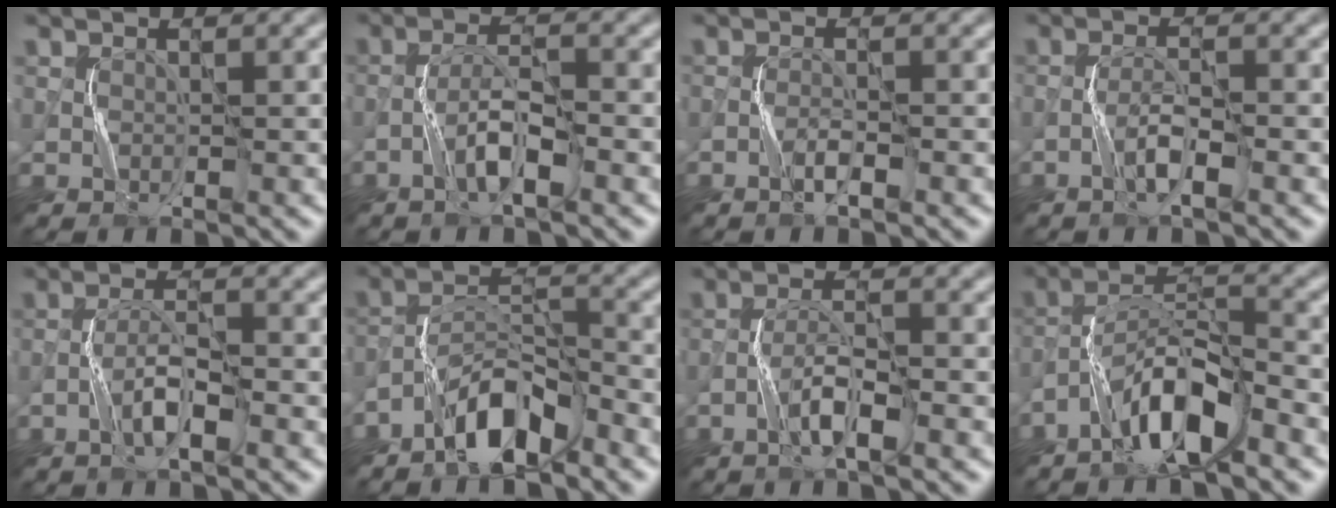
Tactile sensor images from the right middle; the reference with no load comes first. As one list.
[{"total": 3.7, "force": [-2.0, 0.6, 3.0], "torque": [-0.061, 0.013, -0.041]}, {"total": 1.5, "force": [-1.0, 0.1, 1.1], "torque": [-0.022, 0.006, -0.021]}, {"total": 2.6, "force": [-1.5, 0.3, 2.1], "torque": [-0.044, 0.010, -0.031]}, {"total": 3.2, "force": [-1.7, 0.5, 2.6], "torque": [-0.053, 0.012, -0.036]}, {"total": 5.9, "force": [-4.4, 1.7, 3.5], "torque": [-0.062, 0.007, -0.085]}, {"total": 3.3, "force": [-1.9, 0.4, 2.6], "torque": [-0.054, 0.012, -0.039]}, {"total": 7.1, "force": [-4.7, 1.6, 5.0], "torque": [-0.094, 0.012, -0.090]}]